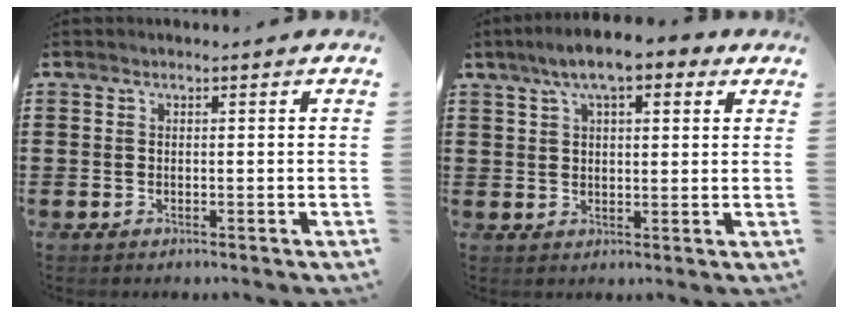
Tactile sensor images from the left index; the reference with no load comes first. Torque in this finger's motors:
{"motor_torque": [1.82, -0.32, 0.79, 0.20]}